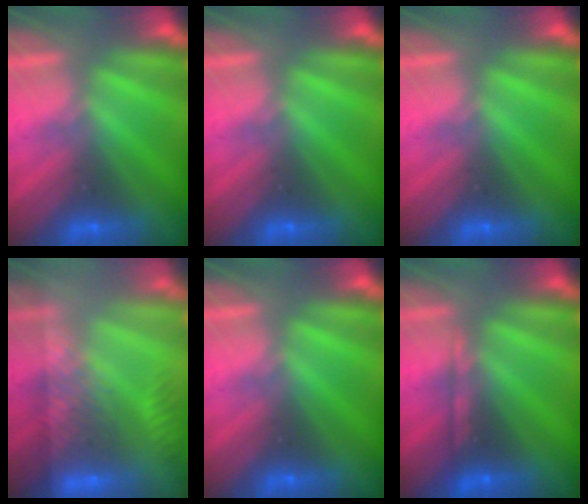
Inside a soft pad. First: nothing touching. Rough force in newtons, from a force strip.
{"total": 0.0}
{"total": 0.0}
{"total": 6.4}
{"total": 0.0}
{"total": 2.2}